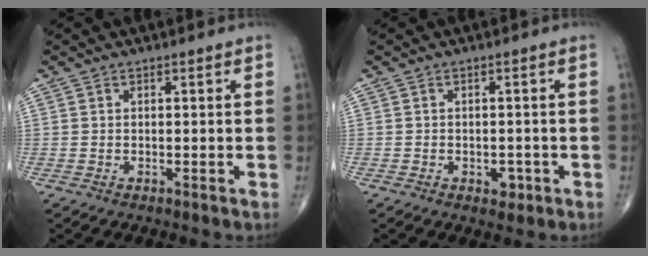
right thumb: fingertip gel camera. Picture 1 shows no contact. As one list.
[{"total": 2.2, "force": [-0.9, 1.6, 1.3], "torque": [-0.006, 0.003, -0.009]}]